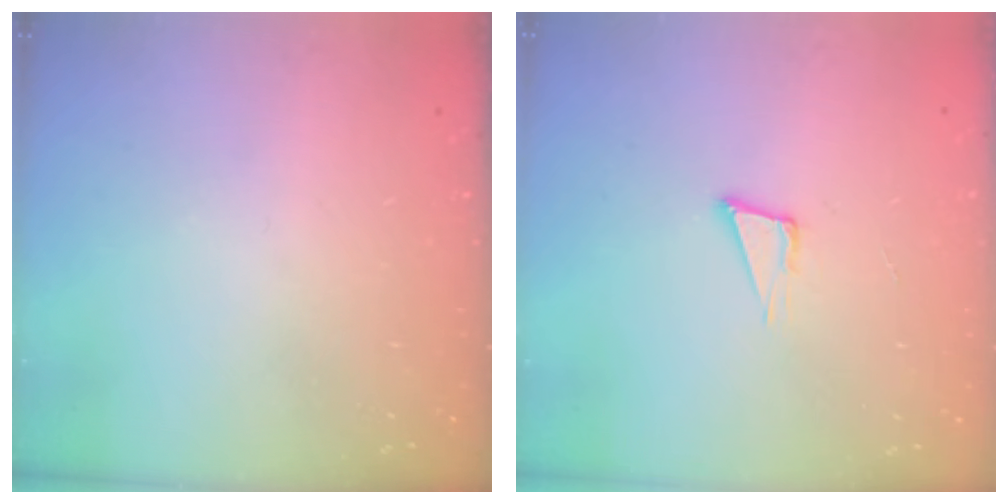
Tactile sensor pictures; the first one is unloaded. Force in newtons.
{"total": 5.1, "press": 3.9, "slide": 3.2}